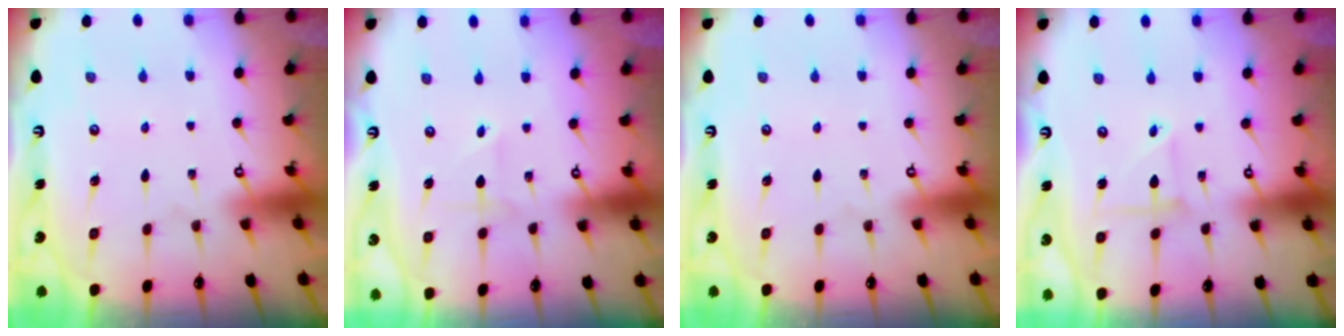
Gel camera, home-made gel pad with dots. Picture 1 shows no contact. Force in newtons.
{"total": 2.4, "press": 2.2, "slide": 0.9}
{"total": 0.0}
{"total": 3.4, "press": 3.4, "slide": 0.4}